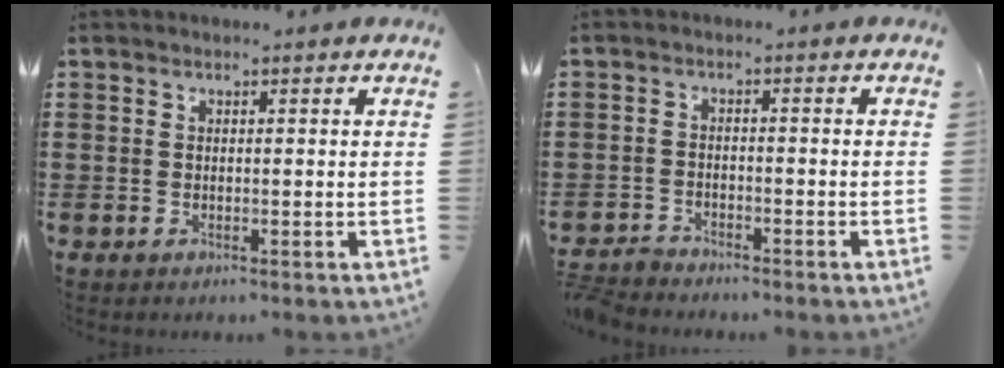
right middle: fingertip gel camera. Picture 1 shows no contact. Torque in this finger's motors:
{"motor_torque": [0.07, 0.10, -0.10, -0.04]}